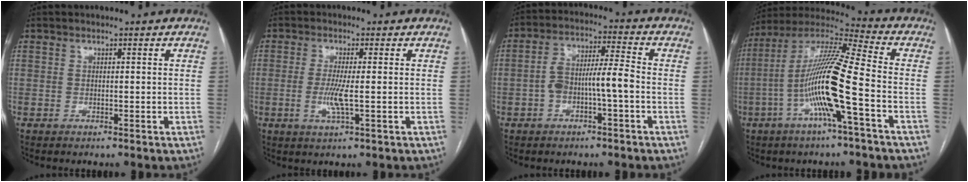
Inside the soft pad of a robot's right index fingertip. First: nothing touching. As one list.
[{"total": 4.3, "force": [-0.7, 0.1, 4.2], "torque": [-0.095, -0.011, -0.012]}, {"total": 7.5, "force": [-1.7, 0.1, 7.3], "torque": [-0.139, 0.022, -0.030]}, {"total": 15.5, "force": [-4.3, 0.0, 14.9], "torque": [-0.292, 0.007, -0.090]}]